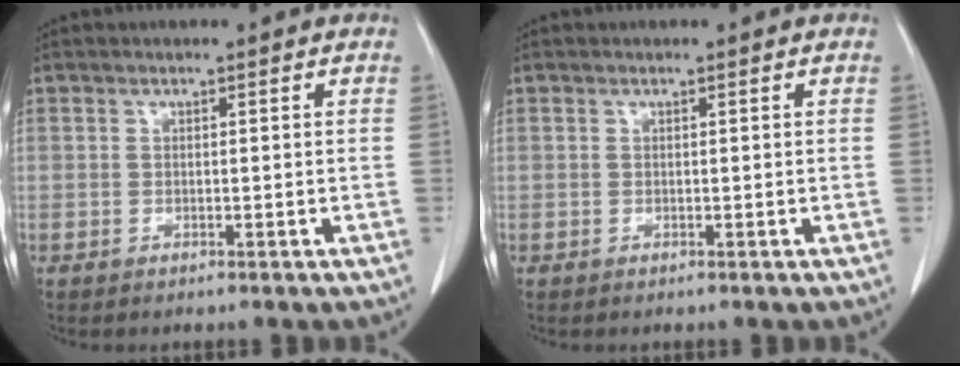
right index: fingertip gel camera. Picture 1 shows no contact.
{"total": 0.0}